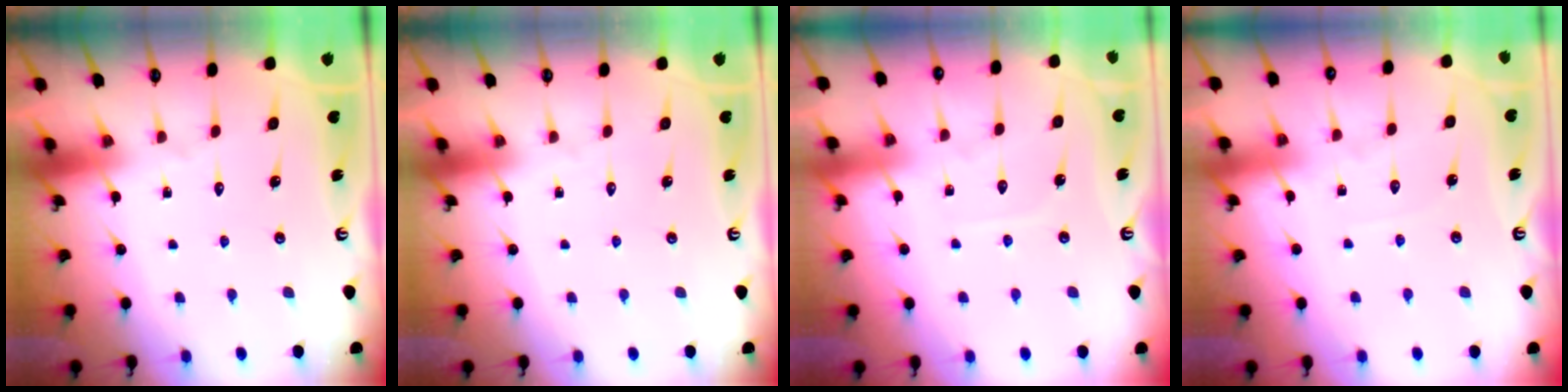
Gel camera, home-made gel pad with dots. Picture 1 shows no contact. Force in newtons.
{"total": 0.0}
{"total": 3.6, "press": 3.6, "slide": 0.5}
{"total": 4.1, "press": 4.1, "slide": 0.6}